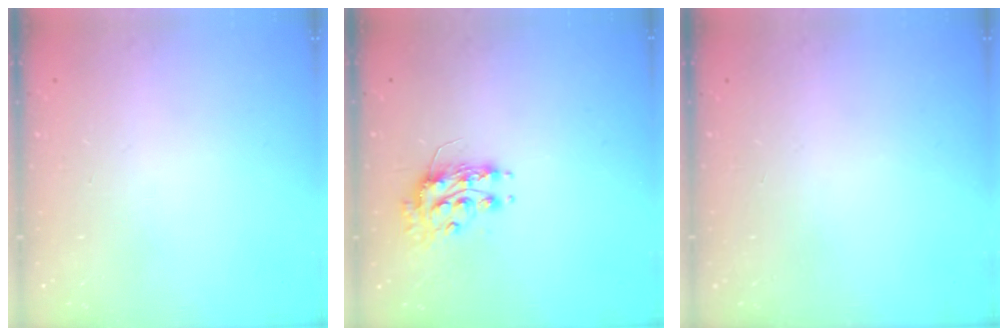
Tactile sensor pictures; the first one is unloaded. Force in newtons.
{"total": 8.5, "press": 8.5, "slide": 0.6}
{"total": 0.0}